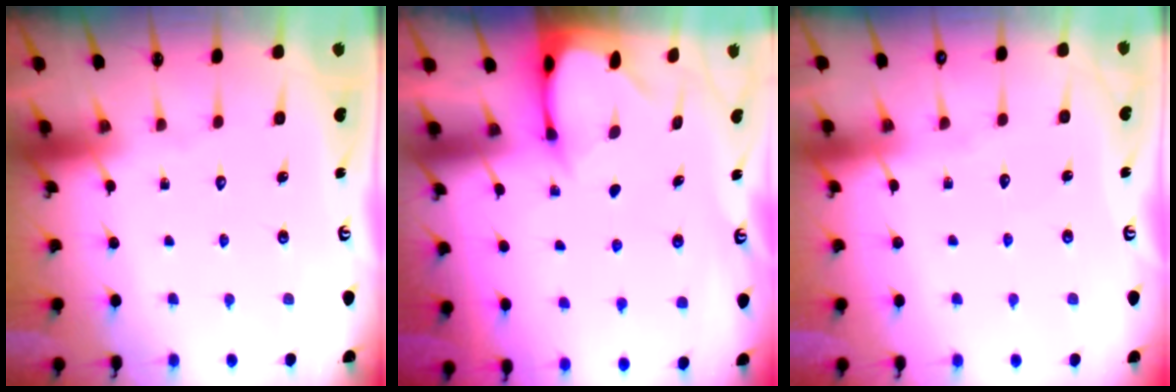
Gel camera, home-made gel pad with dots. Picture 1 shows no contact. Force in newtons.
{"total": 2.4, "press": 2.4, "slide": 0.3}
{"total": 2.7, "press": 2.6, "slide": 0.5}